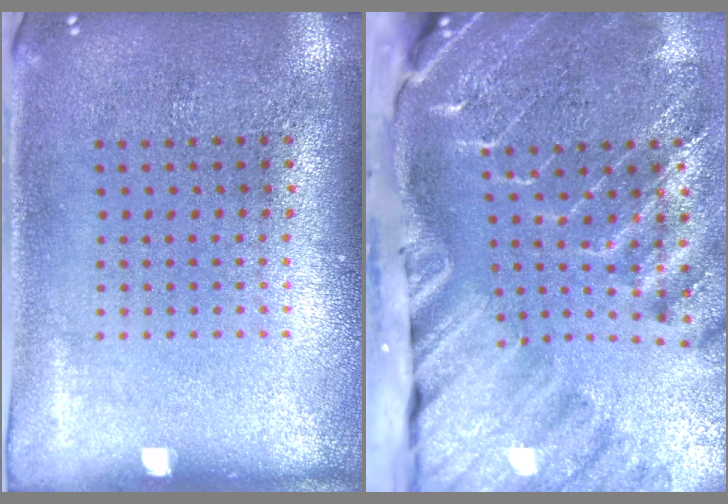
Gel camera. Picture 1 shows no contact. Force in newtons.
{"total": 4.2, "press": 3.2, "slide": 2.8}